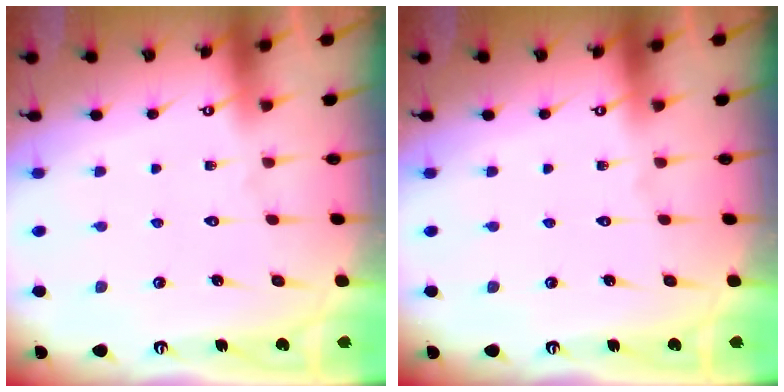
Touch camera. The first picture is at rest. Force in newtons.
{"total": 0.0}